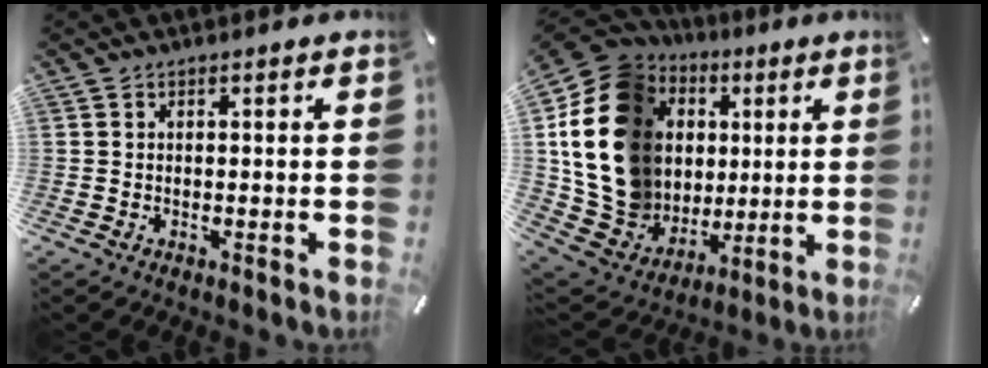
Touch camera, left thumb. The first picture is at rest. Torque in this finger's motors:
{"motor_torque": [2.56, 2.45, 2.06, -0.71, 0.76]}